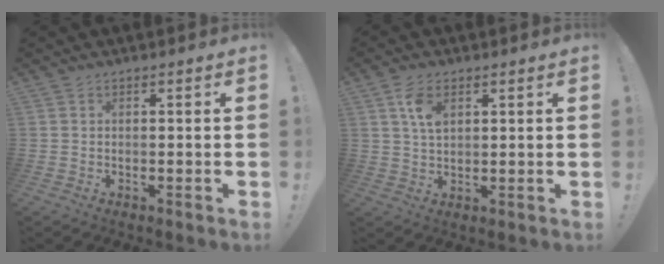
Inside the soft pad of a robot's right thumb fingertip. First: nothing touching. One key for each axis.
{"total": 6.0, "fx": 2.6, "fy": 3.3, "fz": 4.3, "tx": -0.072, "ty": -0.002, "tz": 0.047}